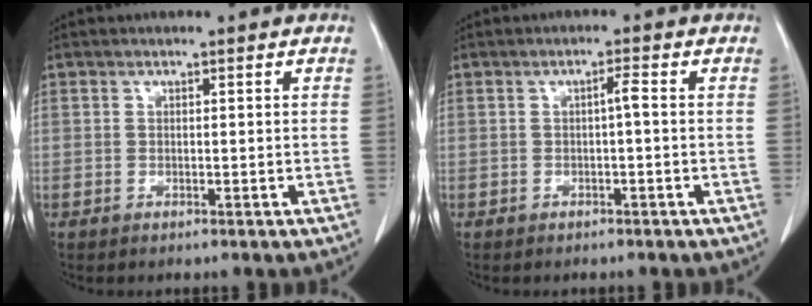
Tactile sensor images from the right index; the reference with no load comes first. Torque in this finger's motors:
{"motor_torque": [0.25, -0.22, 0.09, 0.04]}